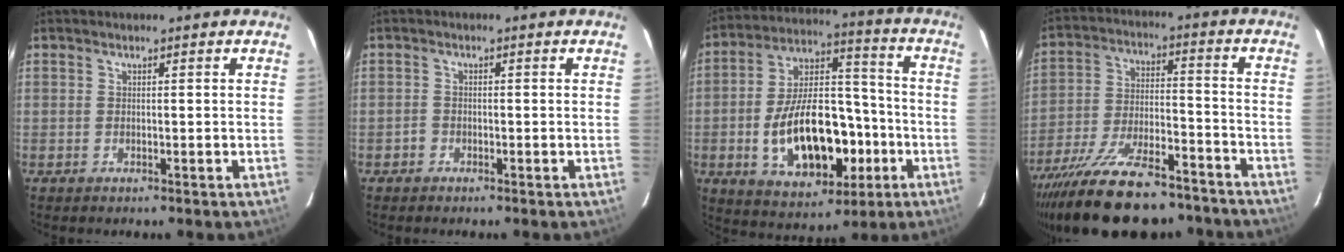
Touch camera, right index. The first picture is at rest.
{"total": 1.3, "force": [-1.0, 0.8, 0.0], "torque": [-0.002, 0.004, -0.021]}
{"total": 19.9, "force": [-5.6, 10.9, 15.8], "torque": [-0.295, 0.023, -0.069]}
{"total": 24.8, "force": [-19.8, 8.3, 12.5], "torque": [-0.239, -0.031, -0.297]}